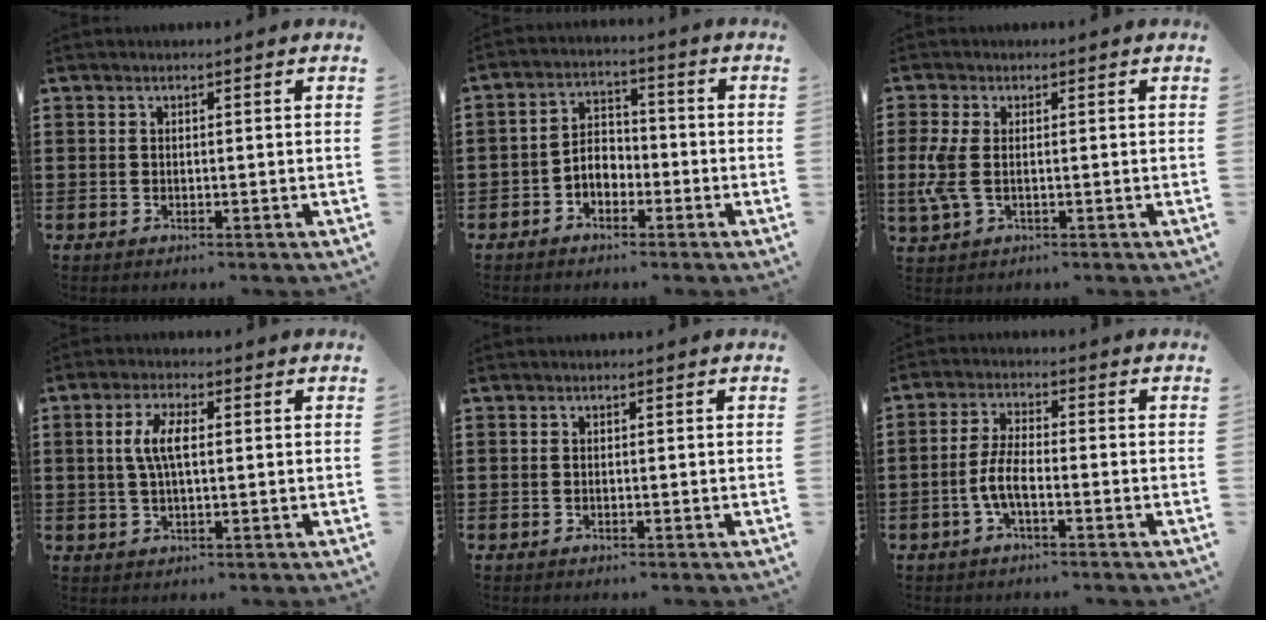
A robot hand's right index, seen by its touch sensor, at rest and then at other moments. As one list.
[{"total": 3.7, "force": [-2.1, 2.6, 1.8], "torque": [-0.045, 0.008, -0.044]}, {"total": 4.7, "force": [-0.2, 2.3, 4.1], "torque": [-0.112, -0.009, -0.012]}, {"total": 5.3, "force": [0.6, 2.0, 4.9], "torque": [-0.112, 0.003, 0.002]}, {"total": 0.0}, {"total": 4.9, "force": [-1.9, 1.4, 4.3], "torque": [-0.107, -0.006, -0.045]}]